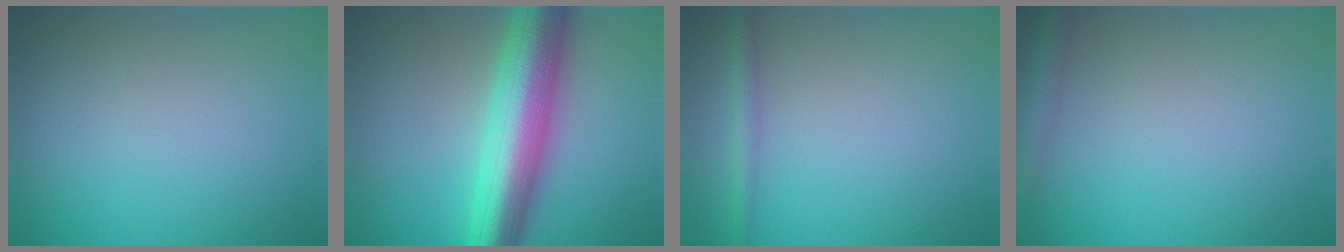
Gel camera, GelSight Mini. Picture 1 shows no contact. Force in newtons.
{"total": 9.5, "press": 9.5, "slide": 0.1}
{"total": 1.4, "press": 1.4, "slide": 0.1}
{"total": 2.1, "press": 2.1, "slide": 0.1}